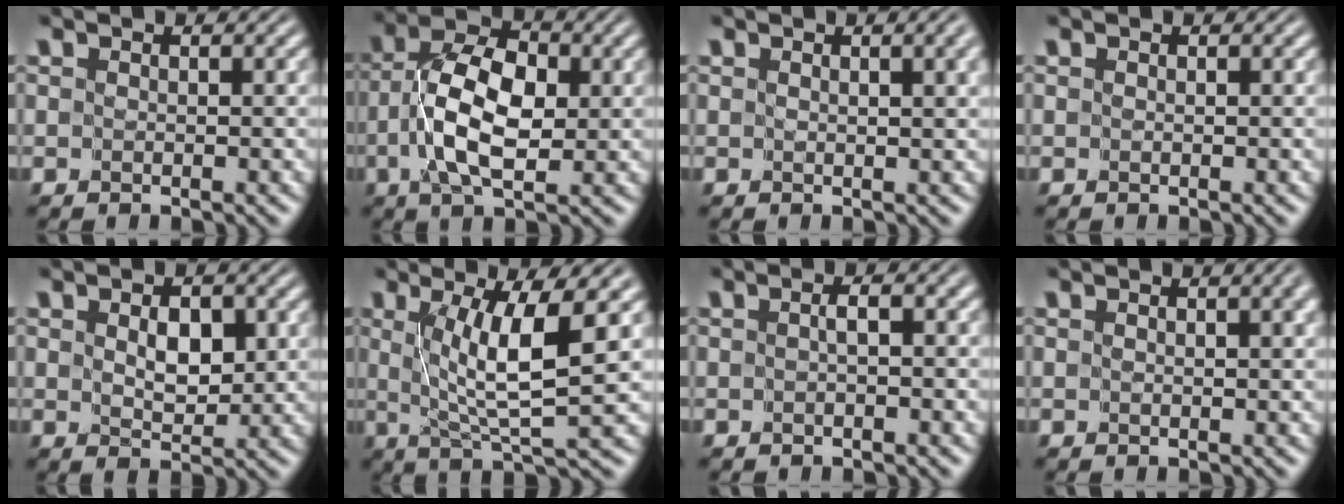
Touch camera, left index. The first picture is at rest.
{"total": 7.1, "force": [-0.5, 3.7, 6.1], "torque": [-0.114, 0.012, -0.016]}
{"total": 2.7, "force": [1.0, 0.7, 2.4], "torque": [-0.019, 0.005, 0.010]}
{"total": 0.0}
{"total": 2.6, "force": [0.7, 1.6, 2.0], "torque": [-0.038, -0.004, 0.017]}
{"total": 6.5, "force": [1.4, 0.9, 6.2], "torque": [-0.108, -0.006, 0.030]}
{"total": 0.9, "force": [-0.1, -0.2, 0.9], "torque": [-0.018, 0.002, 0.000]}
{"total": 1.3, "force": [0.4, 0.1, 1.2], "torque": [-0.014, 0.001, 0.005]}